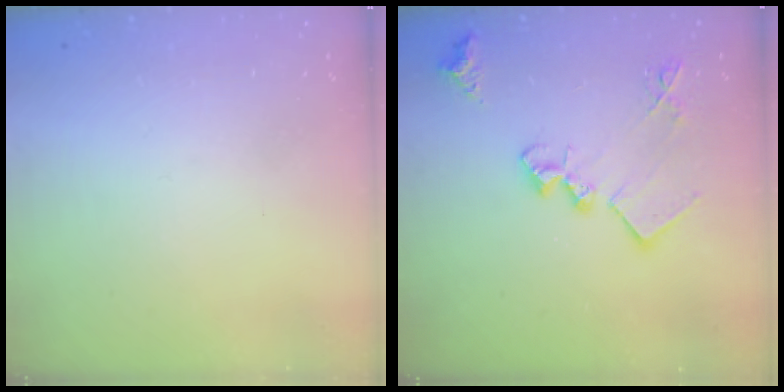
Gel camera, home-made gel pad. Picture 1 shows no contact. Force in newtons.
{"total": 15.9, "press": 15.9, "slide": 0.8}